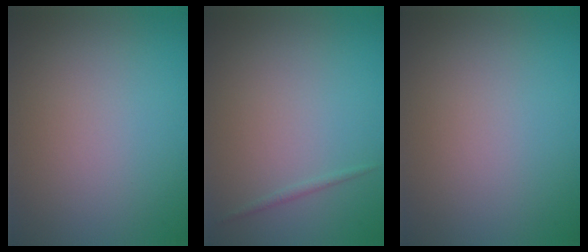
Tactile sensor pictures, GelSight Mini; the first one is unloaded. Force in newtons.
{"total": 0.6, "press": 0.6, "slide": 0.1}
{"total": 0.0}